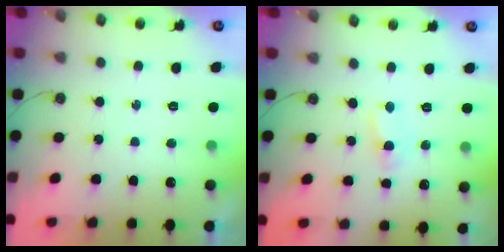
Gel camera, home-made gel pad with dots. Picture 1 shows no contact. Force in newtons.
{"total": 2.7, "press": 2.7, "slide": 0.3}